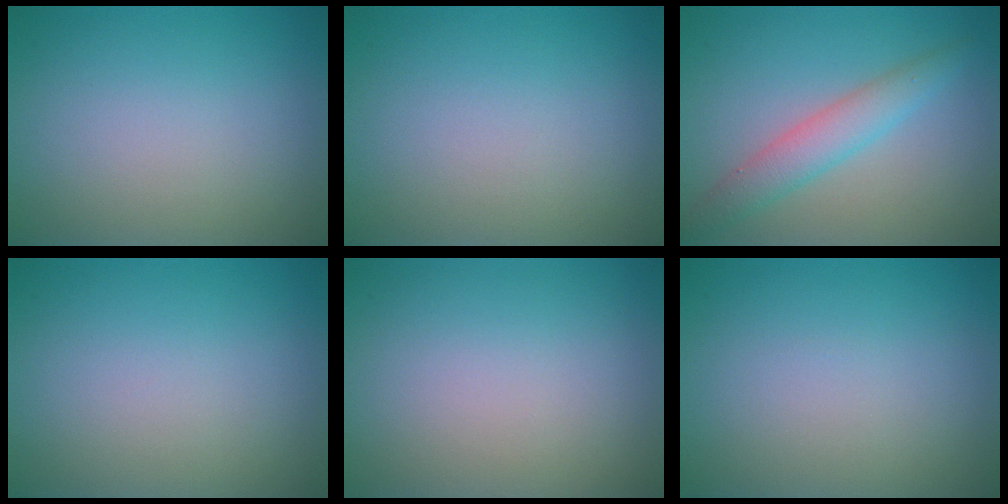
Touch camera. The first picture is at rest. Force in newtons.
{"total": 0.0}
{"total": 3.4, "press": 3.4, "slide": 0.1}
{"total": 0.0}
{"total": 0.0}
{"total": 0.0}